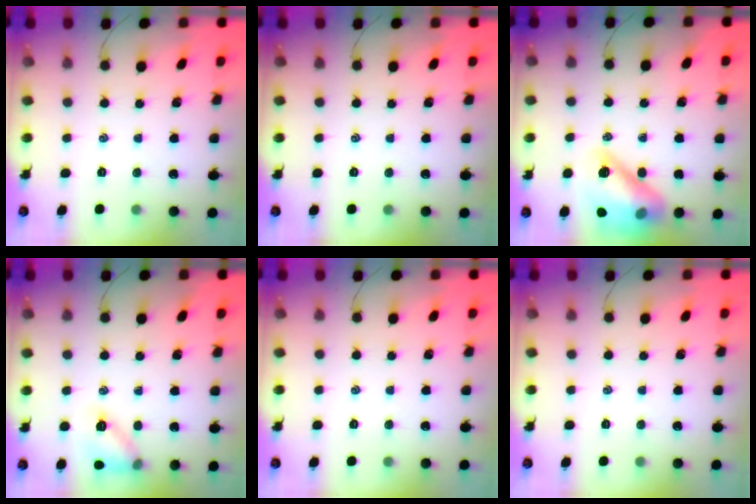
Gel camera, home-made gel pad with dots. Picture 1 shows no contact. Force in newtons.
{"total": 0.0}
{"total": 17.6, "press": 17.1, "slide": 3.9}
{"total": 11.7, "press": 11.7, "slide": 0.8}
{"total": 0.0}
{"total": 0.0}